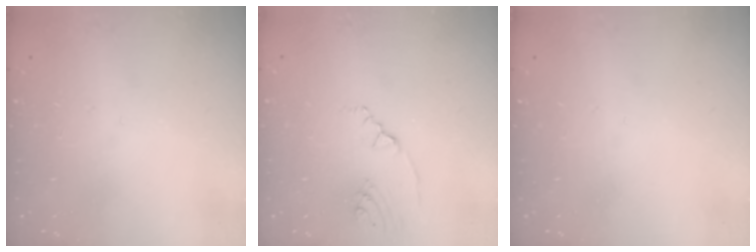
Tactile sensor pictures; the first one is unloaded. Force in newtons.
{"total": 2.5, "press": 2.1, "slide": 1.3}
{"total": 0.0}